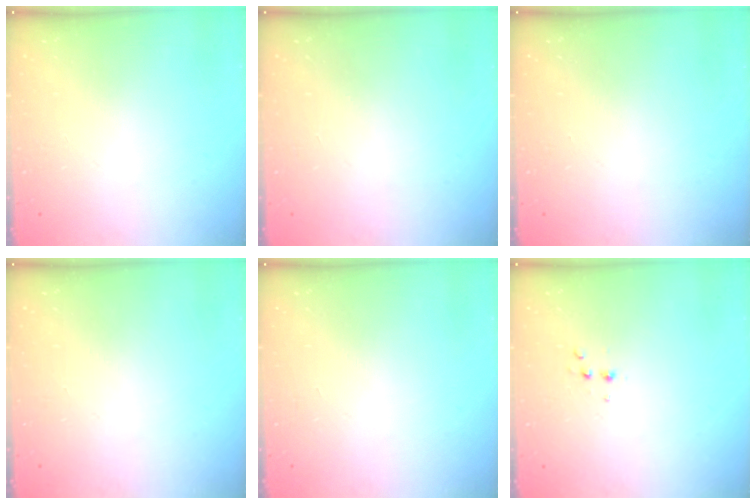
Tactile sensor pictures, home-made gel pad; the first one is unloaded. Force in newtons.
{"total": 0.0}
{"total": 0.0}
{"total": 0.0}
{"total": 0.0}
{"total": 2.6, "press": 2.5, "slide": 0.8}